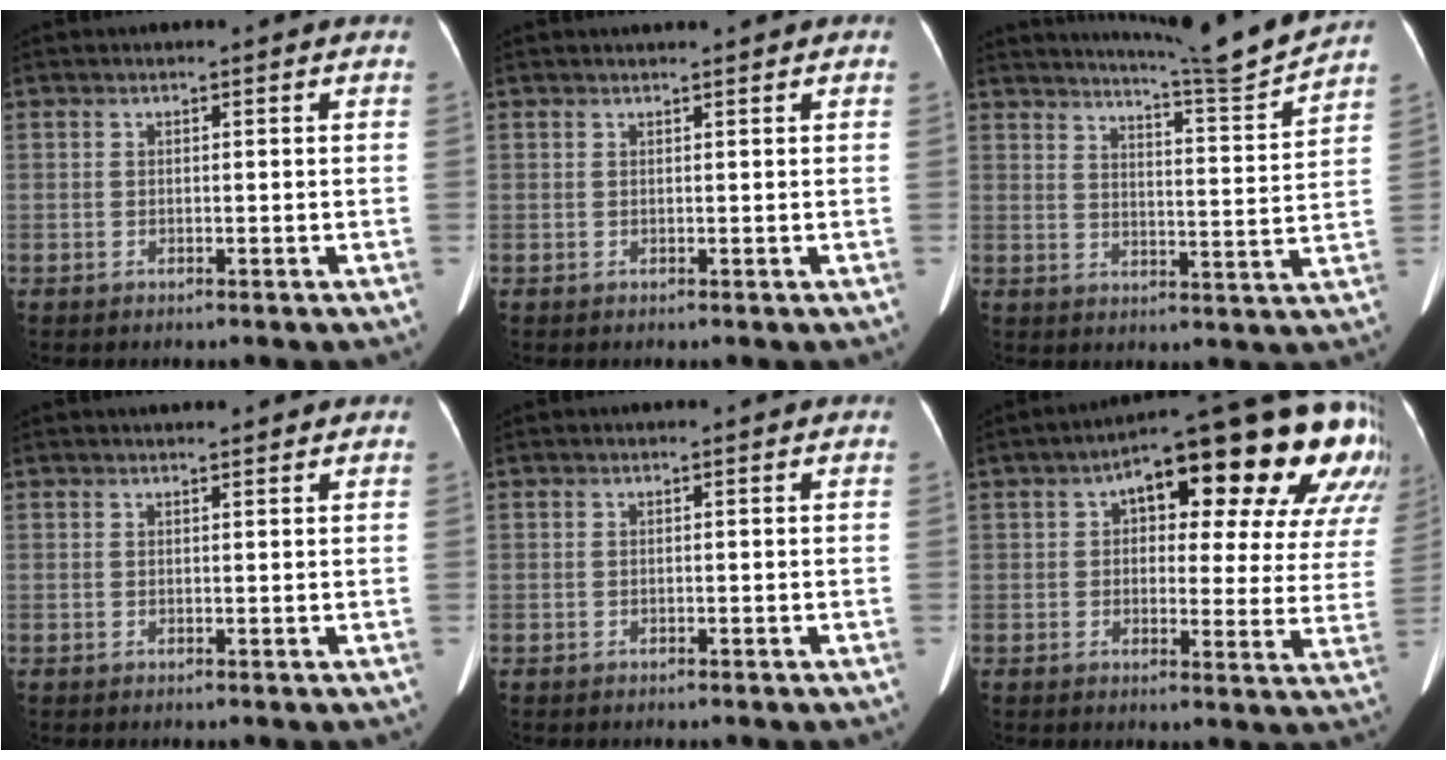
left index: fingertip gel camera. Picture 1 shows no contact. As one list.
[{"total": 2.1, "force": [1.9, 0.1, 0.9], "torque": [-0.011, 0.018, 0.025]}, {"total": 11.8, "force": [11.1, -2.5, 2.9], "torque": [-0.059, -0.044, 0.159]}, {"total": 3.1, "force": [2.8, 0.6, 1.4], "torque": [-0.018, 0.017, 0.036]}, {"total": 0.0}, {"total": 22.4, "force": [12.4, 7.0, 17.2], "torque": [-0.211, 0.048, 0.138]}]